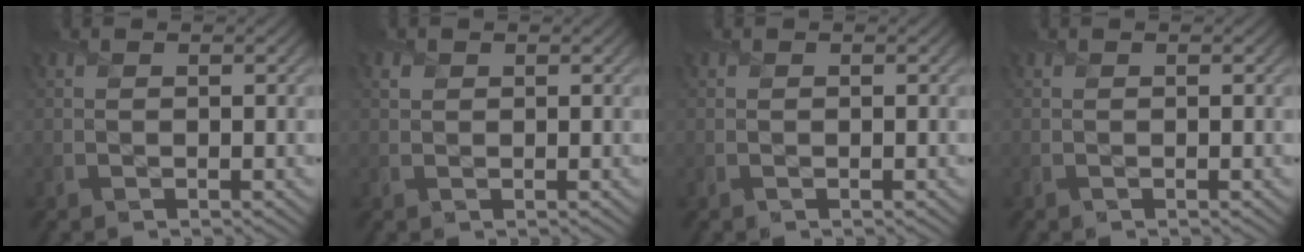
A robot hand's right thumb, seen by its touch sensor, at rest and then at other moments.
{"total": 1.0, "force": [0.5, 0.9, 0.3], "torque": [-0.005, -0.002, 0.007]}
{"total": 0.0}
{"total": 0.0}